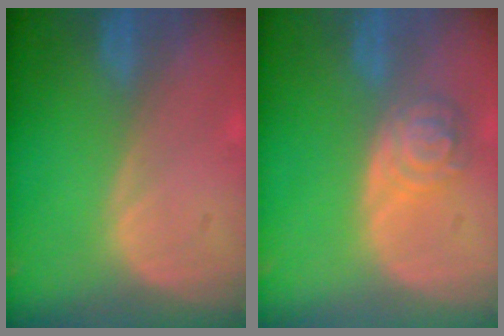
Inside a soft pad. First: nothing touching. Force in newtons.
{"total": 5.3, "press": 4.8, "slide": 2.4}